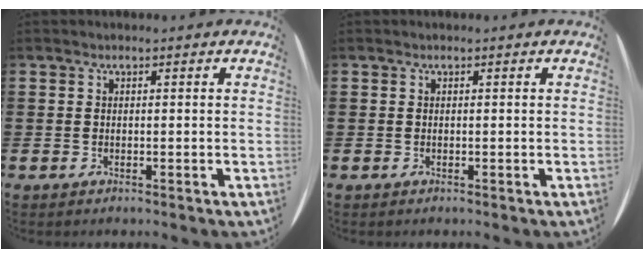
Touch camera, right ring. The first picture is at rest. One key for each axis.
{"total": 0.0}